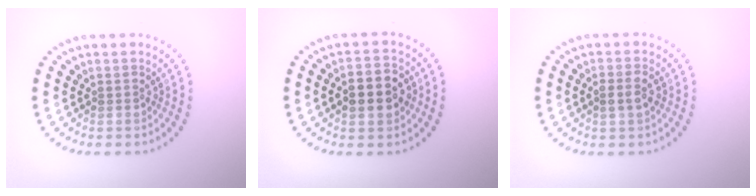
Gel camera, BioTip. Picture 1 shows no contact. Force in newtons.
{"total": 4.2, "press": 4.2, "slide": 0.0}
{"total": 1.8, "press": 1.8, "slide": 0.1}